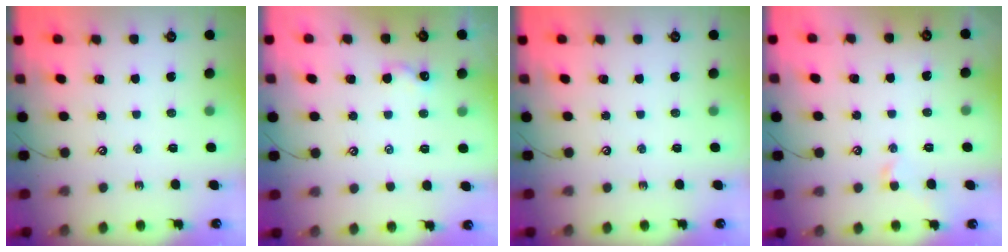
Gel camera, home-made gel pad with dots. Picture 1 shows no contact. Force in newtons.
{"total": 3.3, "press": 3.3, "slide": 0.2}
{"total": 0.0}
{"total": 0.9, "press": 0.7, "slide": 0.6}